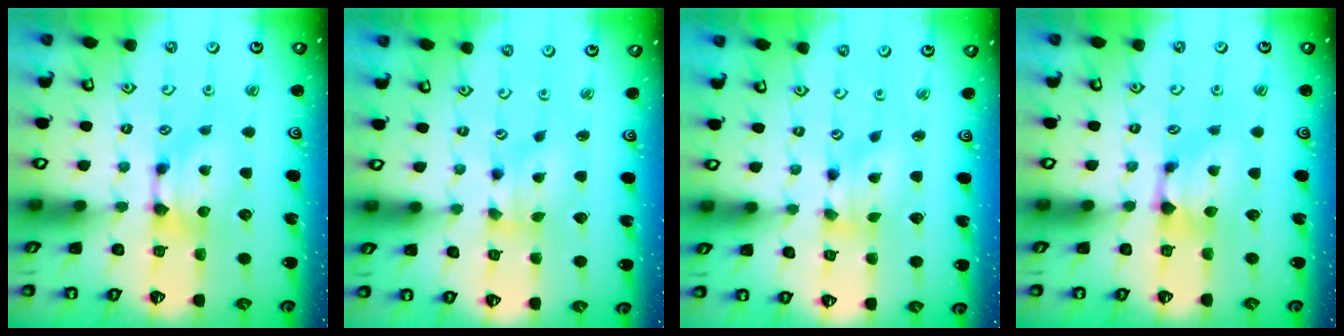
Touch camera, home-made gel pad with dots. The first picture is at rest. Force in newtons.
{"total": 1.5, "press": 0.6, "slide": 1.4}
{"total": 2.0, "press": 1.6, "slide": 1.2}
{"total": 0.9, "press": 0.2, "slide": 0.8}